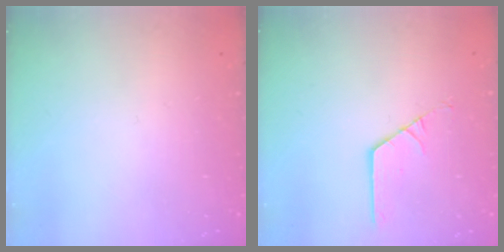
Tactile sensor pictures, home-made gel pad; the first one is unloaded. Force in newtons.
{"total": 2.9, "press": 2.9, "slide": 0.2}